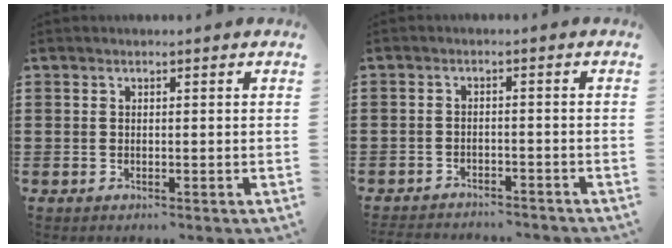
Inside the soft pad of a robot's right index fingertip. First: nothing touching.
{"total": 2.5, "force": [-2.5, 0.1, -0.1], "torque": [-0.003, 0.000, -0.054]}